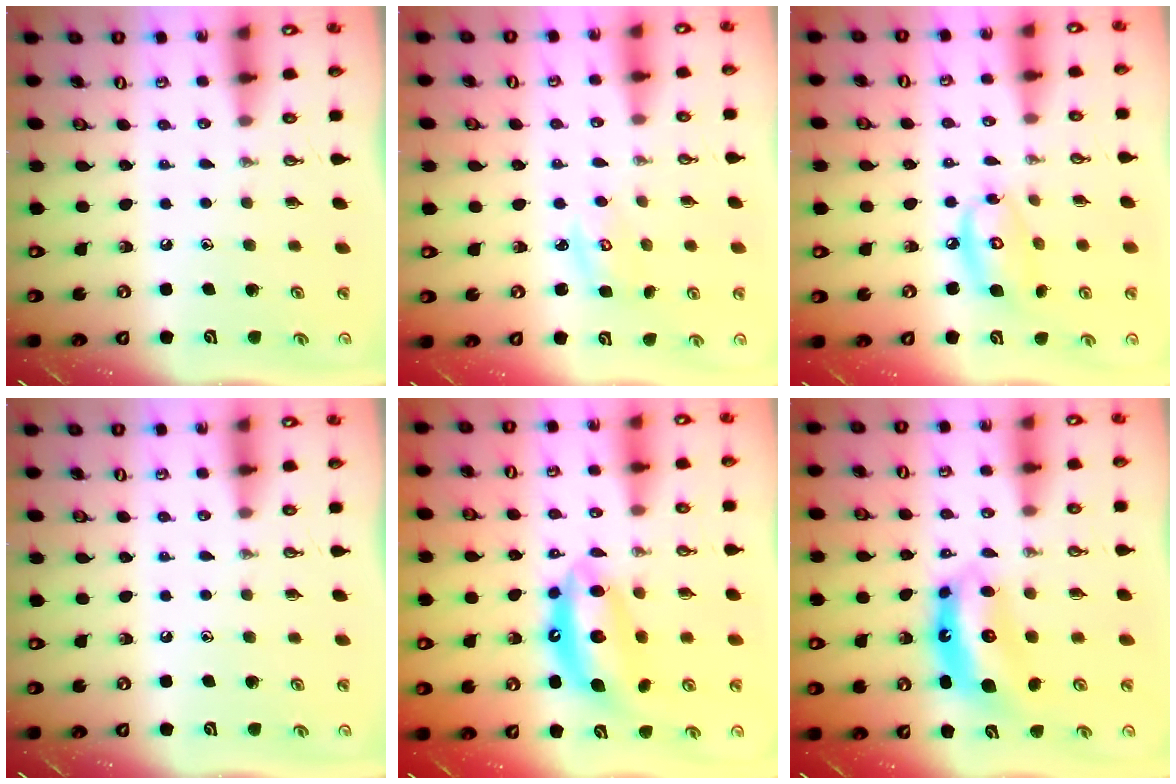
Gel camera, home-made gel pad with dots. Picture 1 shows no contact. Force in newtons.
{"total": 3.3, "press": 3.2, "slide": 0.4}
{"total": 10.2, "press": 10.2, "slide": 0.9}
{"total": 0.0}
{"total": 11.6, "press": 11.6, "slide": 1.3}
{"total": 8.7, "press": 8.6, "slide": 1.3}